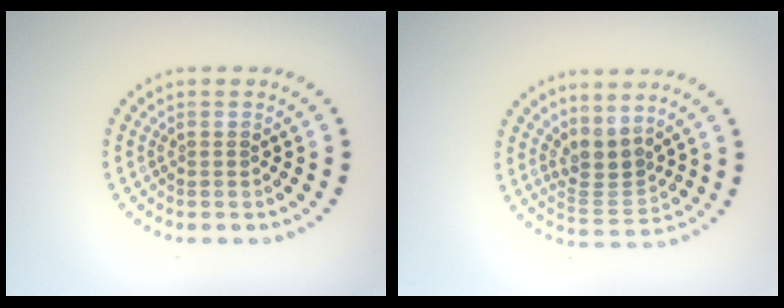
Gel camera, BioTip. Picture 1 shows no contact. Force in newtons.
{"total": 2.9, "press": 2.1, "slide": 2.0}